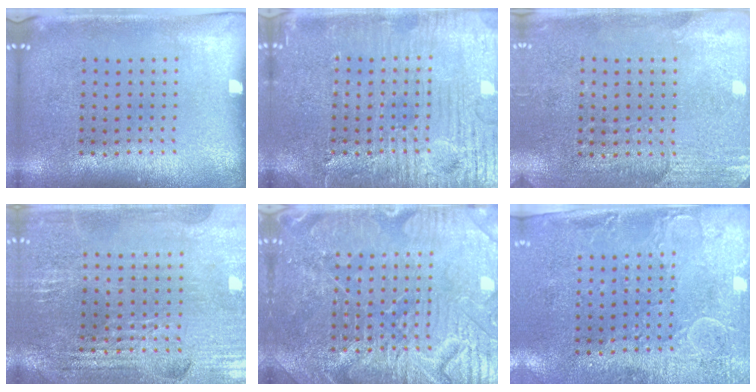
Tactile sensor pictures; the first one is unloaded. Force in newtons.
{"total": 5.7, "press": 5.7, "slide": 0.6}
{"total": 2.8, "press": 2.6, "slide": 1.0}
{"total": 2.9, "press": 2.8, "slide": 0.5}
{"total": 4.6, "press": 4.6, "slide": 0.5}
{"total": 3.0, "press": 2.3, "slide": 1.9}